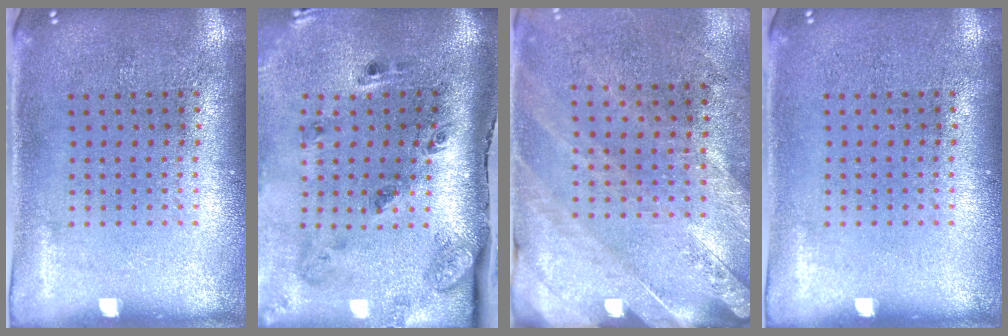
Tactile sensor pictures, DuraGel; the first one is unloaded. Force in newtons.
{"total": 3.3, "press": 2.0, "slide": 2.7}
{"total": 2.5, "press": 2.2, "slide": 1.2}
{"total": 0.0}